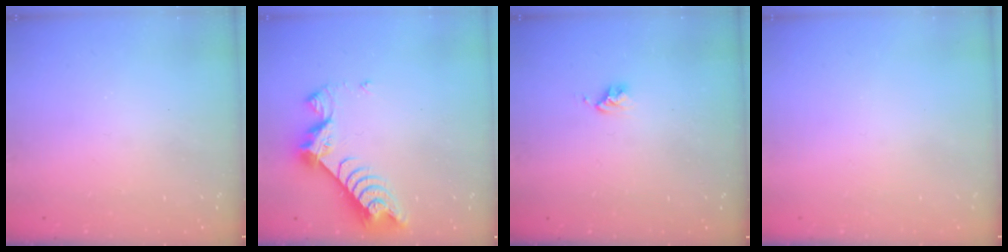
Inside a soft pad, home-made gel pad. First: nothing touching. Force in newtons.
{"total": 8.1, "press": 8.1, "slide": 0.8}
{"total": 2.7, "press": 2.6, "slide": 0.4}
{"total": 0.0}